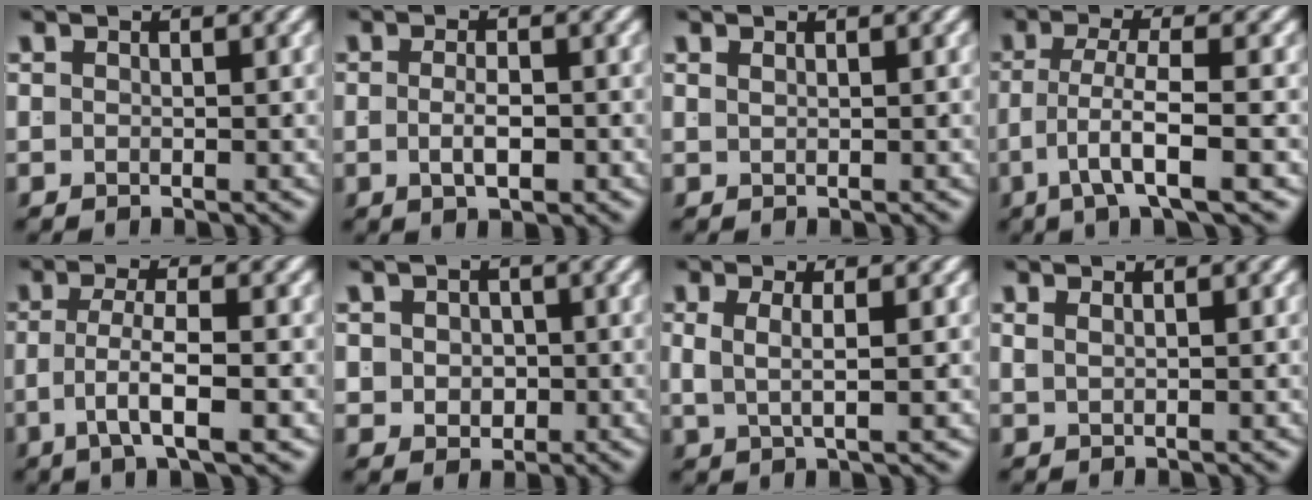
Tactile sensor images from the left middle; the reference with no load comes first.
{"total": 2.3, "force": [-1.1, 0.3, 2.0], "torque": [-0.030, -0.009, -0.012]}
{"total": 1.2, "force": [0.4, -1.1, -0.1], "torque": [0.013, -0.002, 0.015]}
{"total": 4.5, "force": [-1.7, 0.7, 4.1], "torque": [-0.076, -0.013, -0.022]}
{"total": 4.2, "force": [-1.4, 0.5, 3.9], "torque": [-0.066, -0.010, -0.018]}
{"total": 3.0, "force": [-0.2, 2.6, 1.5], "torque": [-0.027, -0.015, 0.005]}
{"total": 3.0, "force": [0.7, 0.9, 2.7], "torque": [-0.053, -0.007, 0.019]}
{"total": 1.0, "force": [0.6, -0.8, 0.3], "torque": [0.006, 0.000, 0.018]}